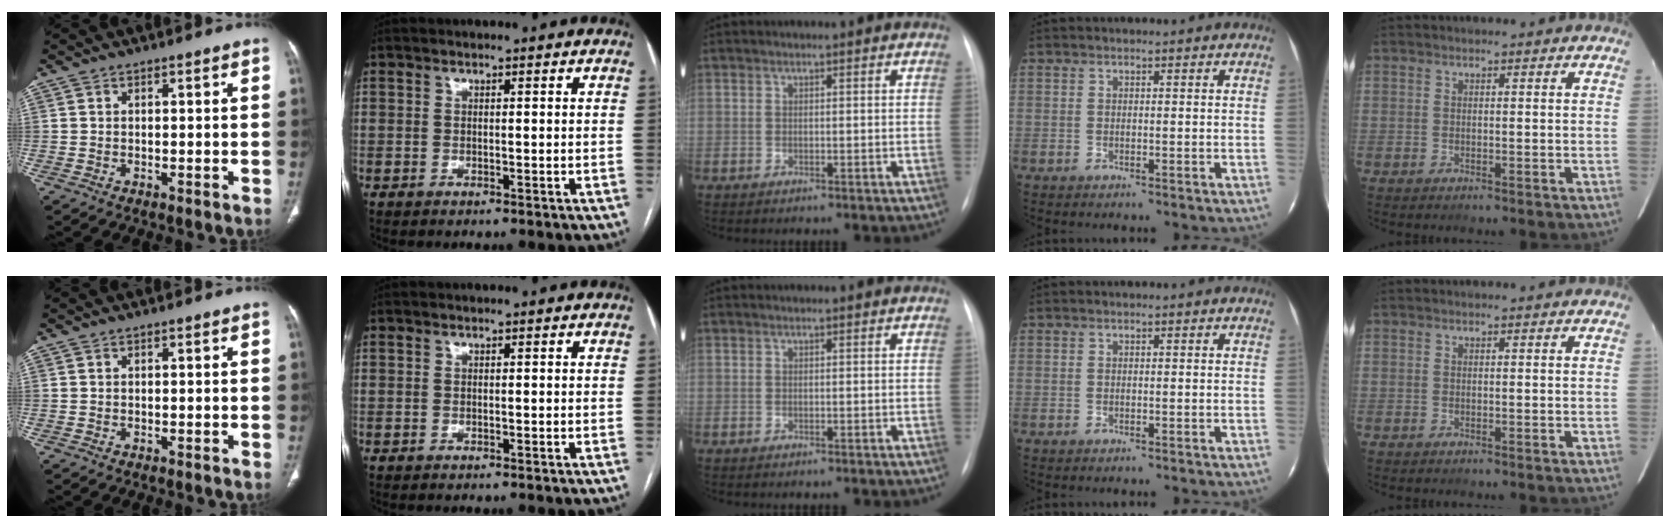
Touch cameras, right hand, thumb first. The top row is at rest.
{}